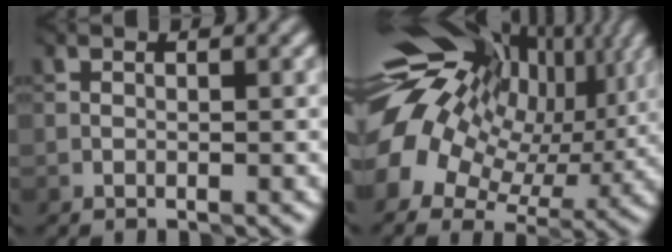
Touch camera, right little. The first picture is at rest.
{"total": 15.8, "force": [4.0, 11.4, 10.1], "torque": [-0.186, 0.008, 0.084]}